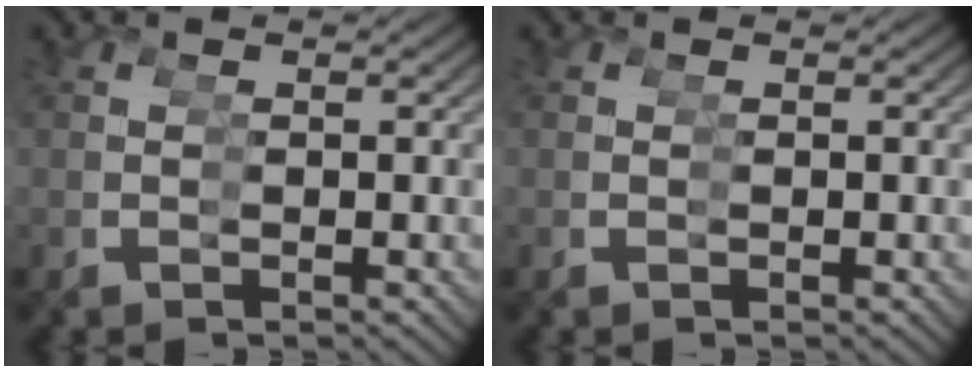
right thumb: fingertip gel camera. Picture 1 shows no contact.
{"total": 0.0}